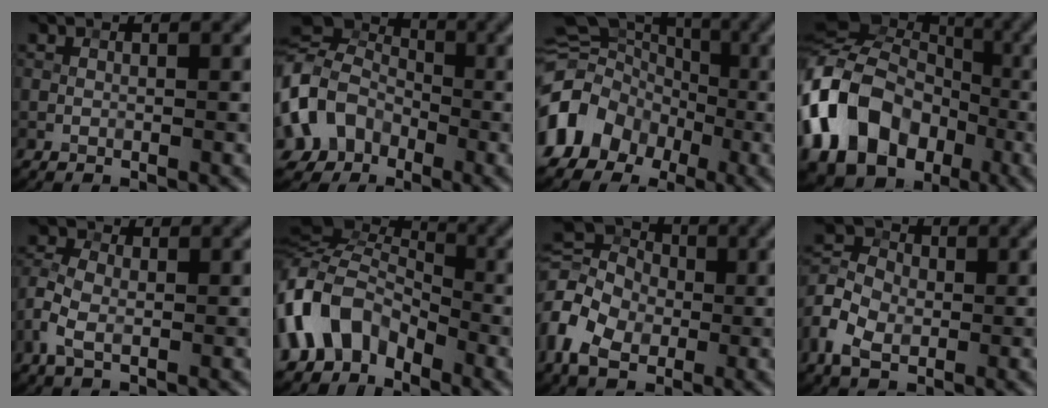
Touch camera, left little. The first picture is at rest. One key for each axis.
{"total": 7.3, "fx": -1.7, "fy": 6.3, "fz": 3.4, "tx": -0.079, "ty": 0.008, "tz": -0.047}
{"total": 10.0, "fx": -3.8, "fy": 8.2, "fz": 4.3, "tx": -0.087, "ty": 0.006, "tz": -0.073}
{"total": 14.1, "fx": -3.9, "fy": 10.5, "fz": 8.6, "tx": -0.202, "ty": -0.006, "tz": -0.077}
{"total": 3.5, "fx": -0.9, "fy": 2.1, "fz": 2.6, "tx": -0.068, "ty": 0.003, "tz": -0.026}
{"total": 8.0, "fx": -3.5, "fy": 5.5, "fz": 4.7, "tx": -0.088, "ty": 0.015, "tz": -0.083}
{"total": 7.3, "fx": -1.1, "fy": 5.6, "fz": 4.5, "tx": -0.114, "ty": 0.011, "tz": -0.040}
{"total": 5.5, "fx": -1.9, "fy": 4.0, "fz": 3.4, "tx": -0.079, "ty": 0.005, "tz": -0.046}